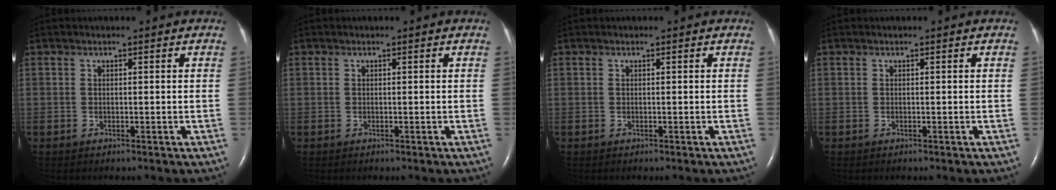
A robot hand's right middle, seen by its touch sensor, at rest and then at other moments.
{"total": 0.0}
{"total": 0.0}
{"total": 0.0}